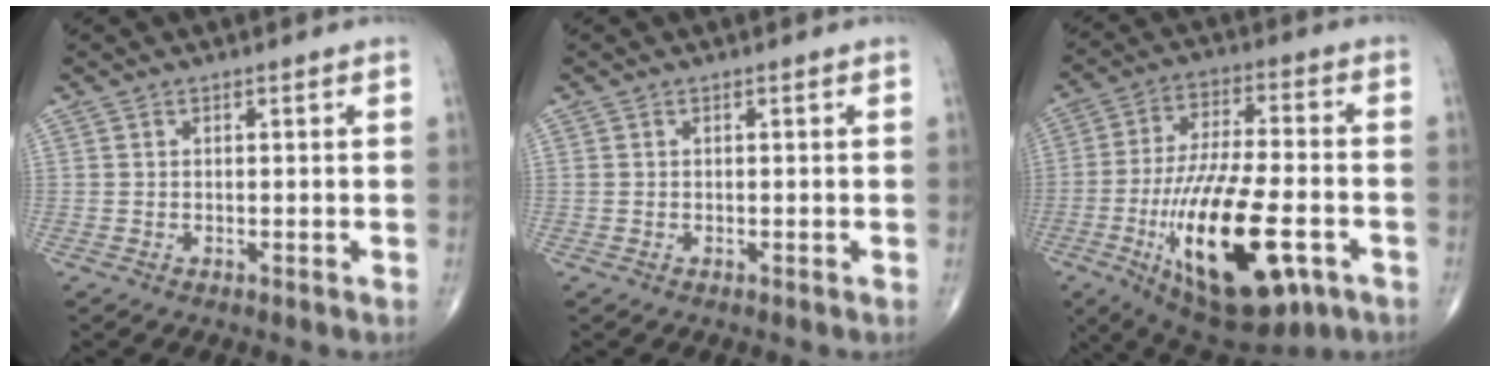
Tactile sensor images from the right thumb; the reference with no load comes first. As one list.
[{"total": 0.0}, {"total": 24.2, "force": [-8.1, 9.4, 20.8], "torque": [-0.394, 0.007, -0.119]}]